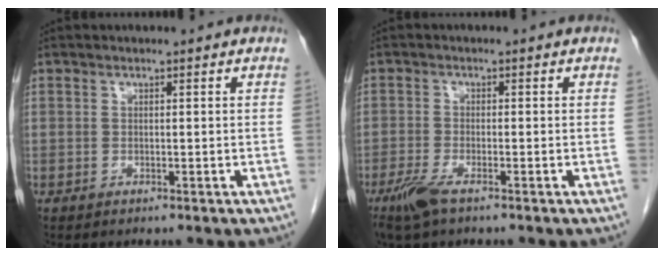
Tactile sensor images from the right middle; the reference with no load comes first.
{"total": 4.0, "force": [-2.7, 0.8, 2.9], "torque": [-0.068, -0.010, -0.053]}